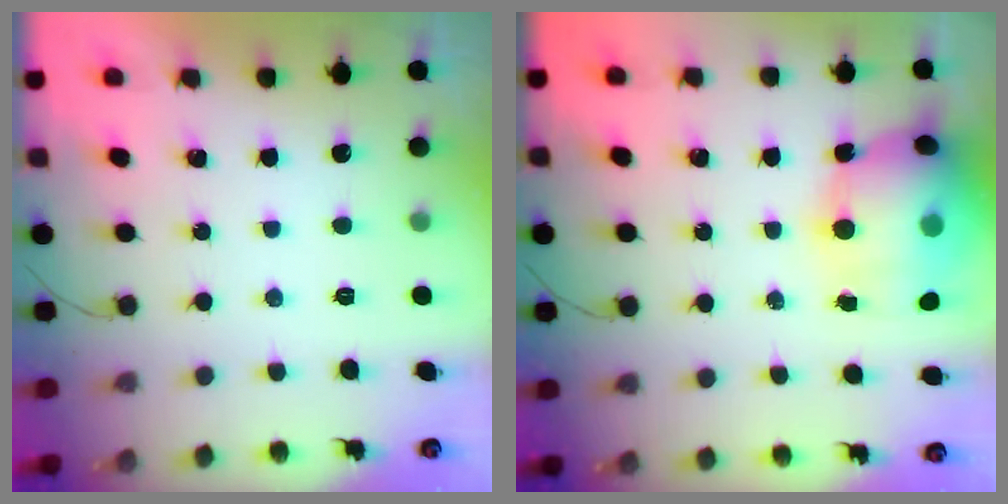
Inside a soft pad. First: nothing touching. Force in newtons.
{"total": 17.9, "press": 17.4, "slide": 4.2}